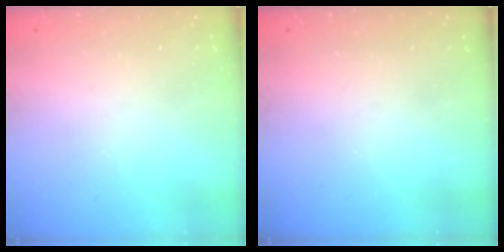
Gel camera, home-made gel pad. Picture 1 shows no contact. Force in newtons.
{"total": 0.0}